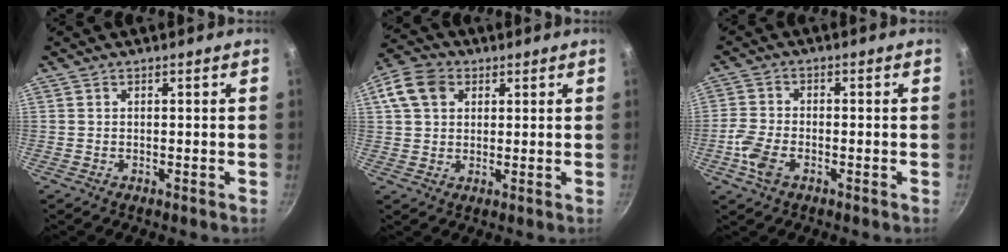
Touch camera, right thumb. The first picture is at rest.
{"total": 8.0, "force": [2.6, 6.3, 4.1], "torque": [-0.058, 0.007, 0.035]}
{"total": 5.8, "force": [-2.5, 3.2, 4.1], "torque": [-0.092, 0.012, -0.056]}